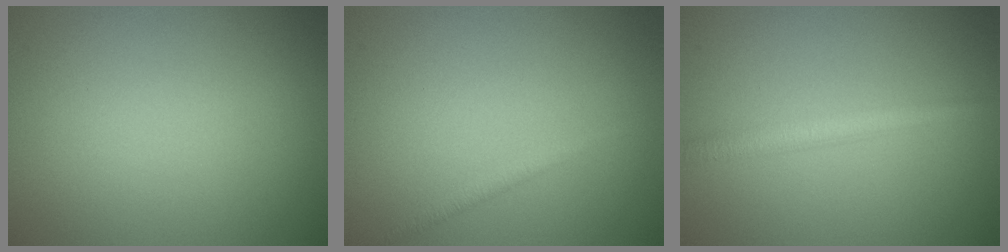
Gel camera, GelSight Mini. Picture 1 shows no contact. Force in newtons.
{"total": 1.1, "press": 1.1, "slide": 0.0}
{"total": 2.5, "press": 2.5, "slide": 0.0}